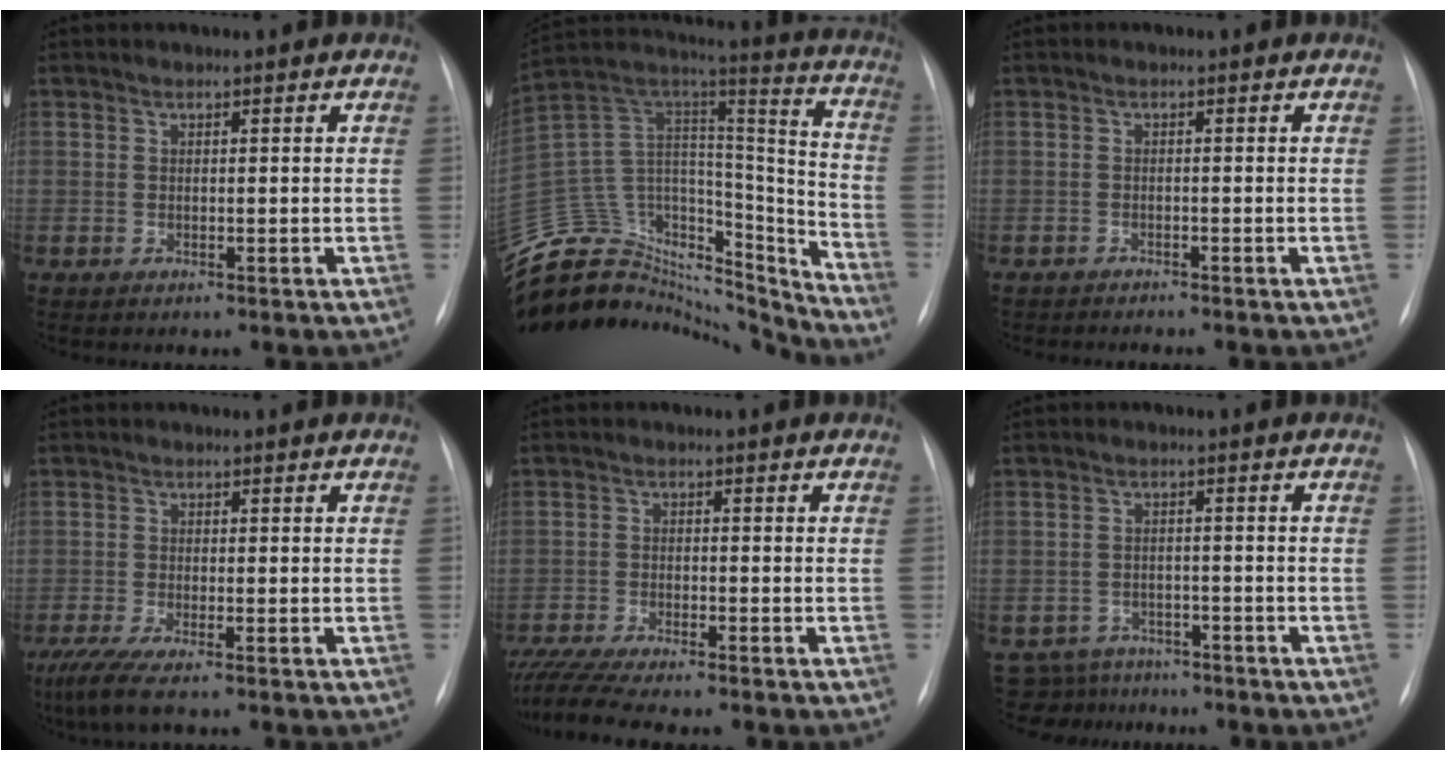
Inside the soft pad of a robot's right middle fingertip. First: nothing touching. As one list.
[{"total": 32.3, "force": [-29.6, 9.6, 8.4], "torque": [-0.175, 0.046, -0.452]}, {"total": 2.5, "force": [-2.4, 0.2, 0.7], "torque": [-0.008, -0.005, -0.032]}, {"total": 4.8, "force": [-3.3, 0.4, 3.5], "torque": [-0.072, -0.017, -0.063]}, {"total": 9.7, "force": [-8.5, 0.3, 4.6], "torque": [-0.078, -0.016, -0.139]}, {"total": 6.6, "force": [-5.9, 2.9, -0.4], "torque": [0.008, 0.012, -0.085]}]